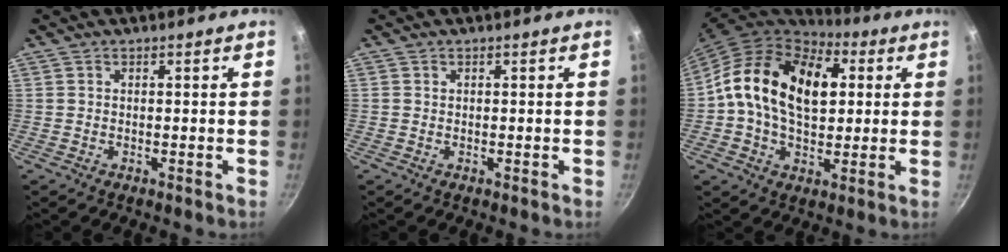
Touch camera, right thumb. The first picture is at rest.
{"total": 0.0}
{"total": 21.0, "force": [3.9, 13.7, 15.4], "torque": [-0.242, 0.015, 0.050]}